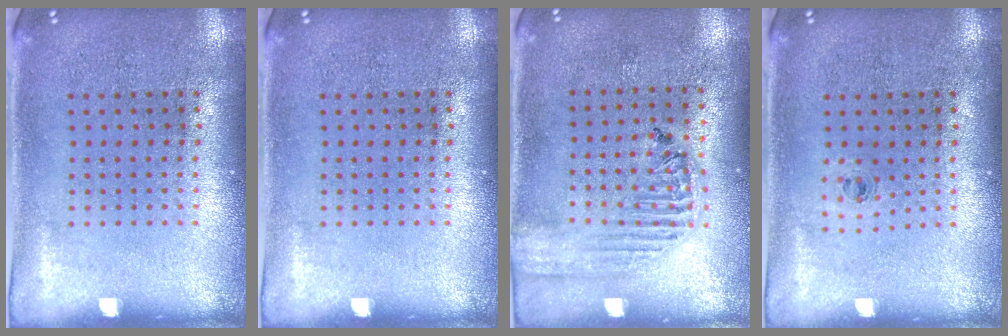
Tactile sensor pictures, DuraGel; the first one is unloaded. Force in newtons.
{"total": 0.0}
{"total": 1.7, "press": 1.6, "slide": 0.6}
{"total": 0.5, "press": 0.3, "slide": 0.5}